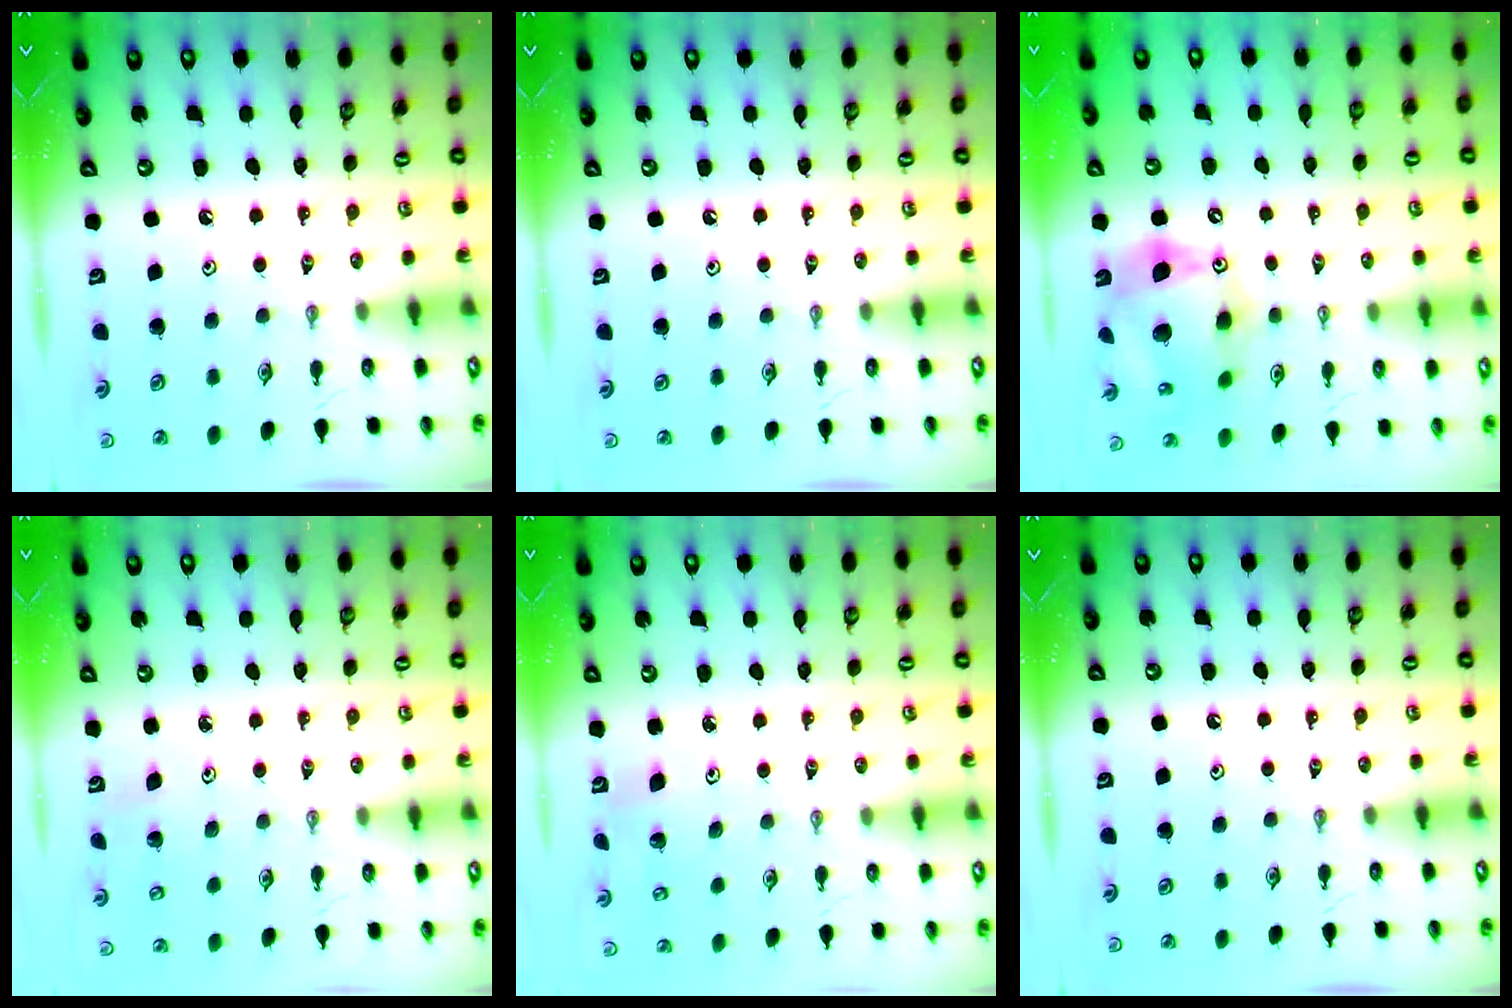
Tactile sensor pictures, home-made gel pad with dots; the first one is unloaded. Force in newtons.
{"total": 0.0}
{"total": 15.6, "press": 15.5, "slide": 1.4}
{"total": 2.3, "press": 2.3, "slide": 0.2}
{"total": 4.0, "press": 3.4, "slide": 2.0}
{"total": 0.0}